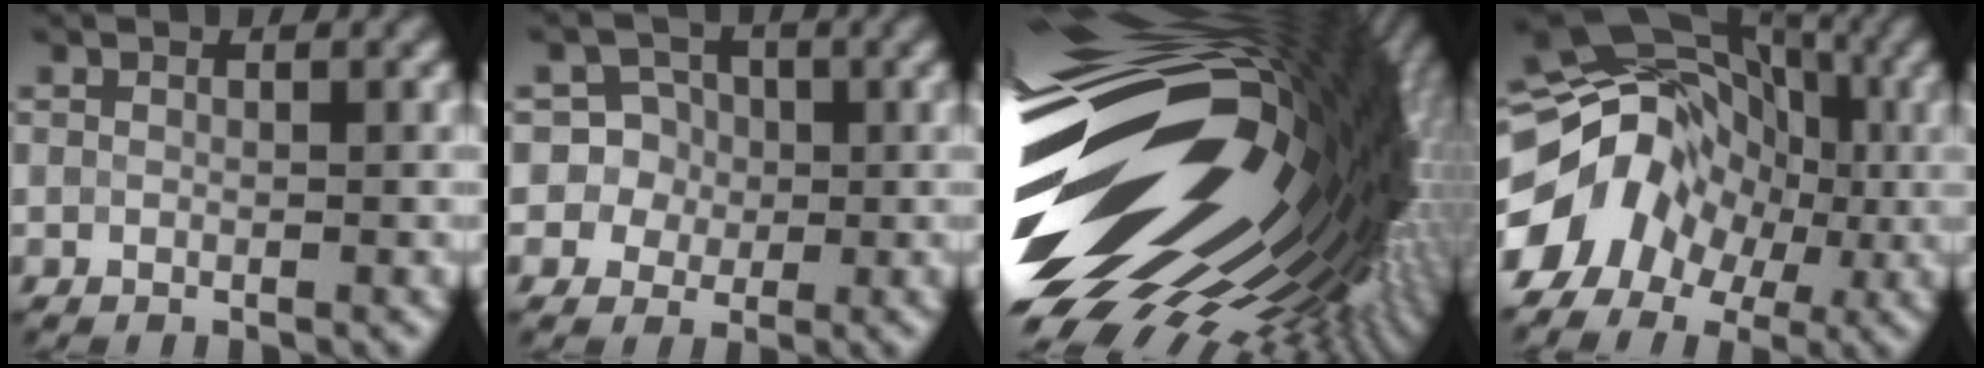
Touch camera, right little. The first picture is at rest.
{"total": 5.9, "force": [0.7, 5.7, 1.1], "torque": [-0.013, 0.030, 0.002]}
{"total": 21.8, "force": [0.5, 11.7, 18.3], "torque": [-0.306, -0.009, -0.013]}
{"total": 13.2, "force": [-3.4, 10.6, 7.1], "torque": [-0.119, 0.003, -0.072]}